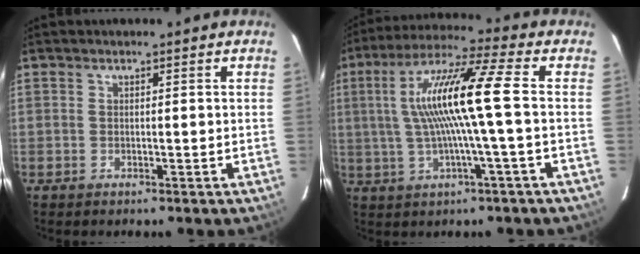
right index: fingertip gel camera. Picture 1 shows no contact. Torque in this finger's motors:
{"motor_torque": [1.12, -0.26, 1.05, 0.21]}